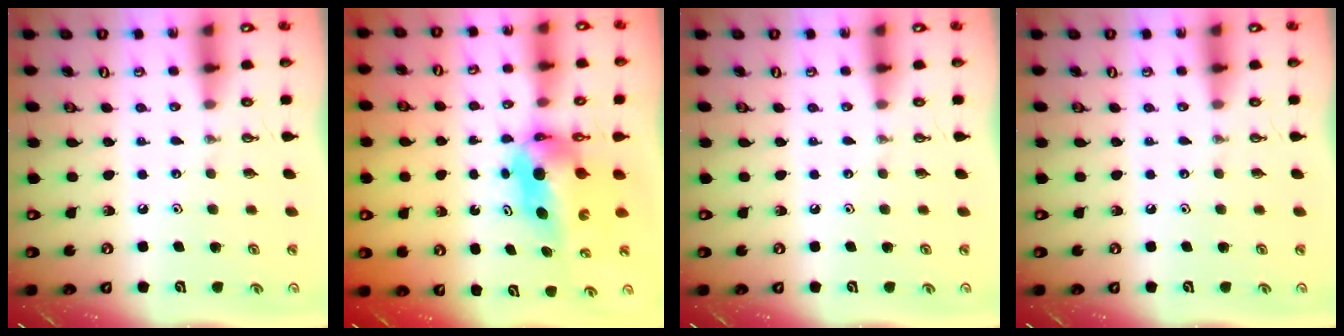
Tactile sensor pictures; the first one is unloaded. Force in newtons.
{"total": 5.6, "press": 5.6, "slide": 0.3}
{"total": 0.0}
{"total": 0.0}